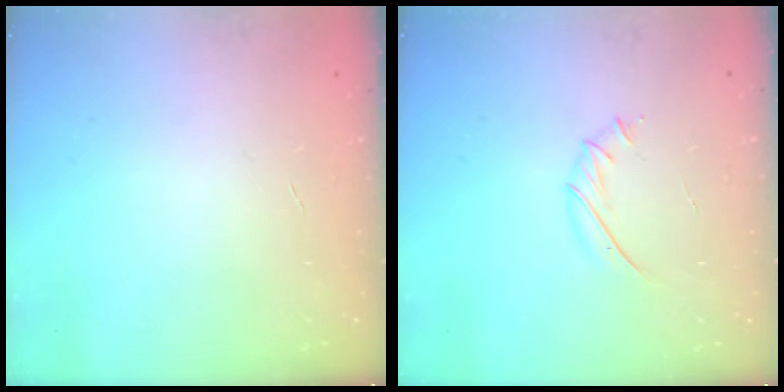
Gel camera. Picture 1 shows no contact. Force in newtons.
{"total": 5.9, "press": 5.8, "slide": 1.5}